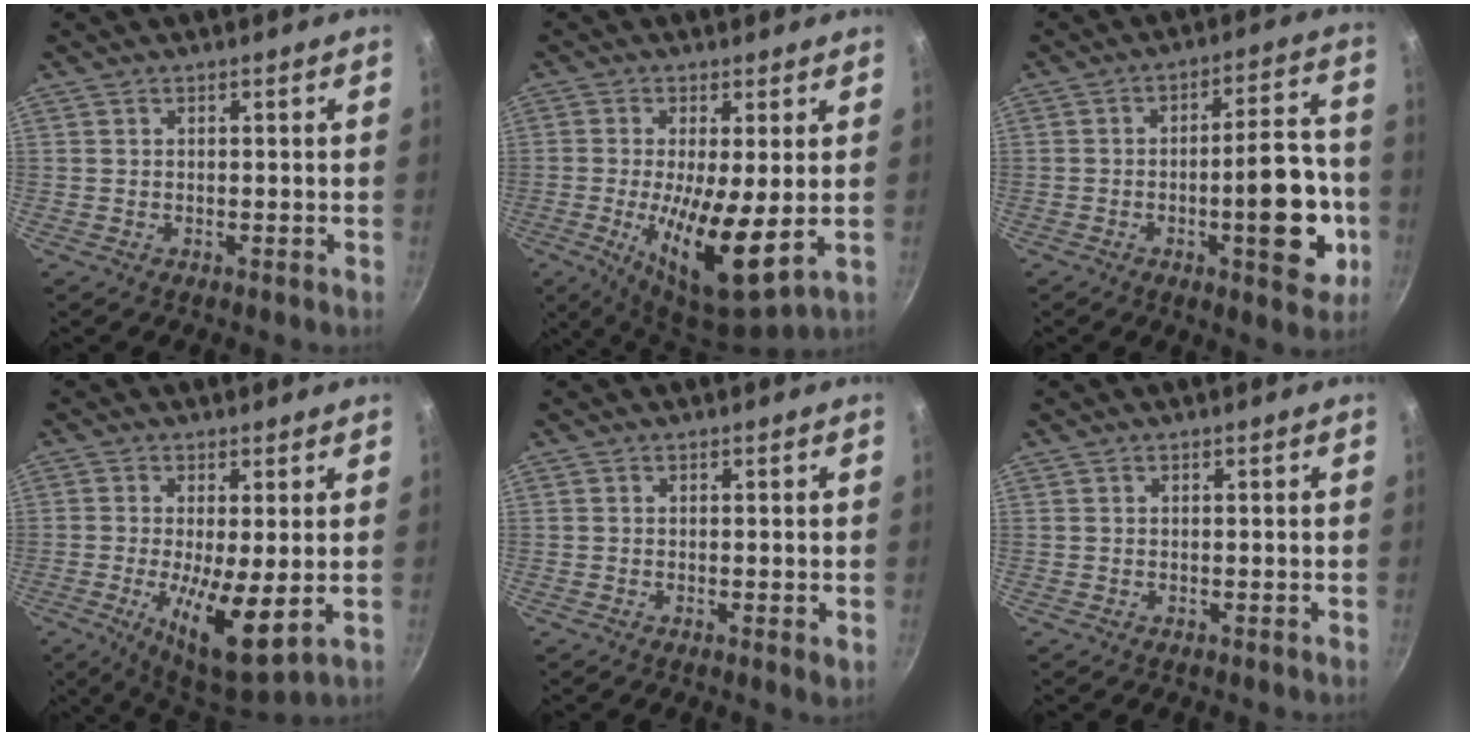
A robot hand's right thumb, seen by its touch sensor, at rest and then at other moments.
{"total": 13.3, "force": [-1.3, 3.7, 12.7], "torque": [-0.224, -0.020, -0.016]}
{"total": 16.0, "force": [-4.5, 5.7, 14.2], "torque": [-0.159, 0.034, -0.061]}
{"total": 11.9, "force": [-1.5, 3.4, 11.3], "torque": [-0.187, -0.020, -0.016]}
{"total": 1.4, "force": [-0.2, 0.2, 1.4], "torque": [-0.022, -0.006, -0.004]}
{"total": 0.0}